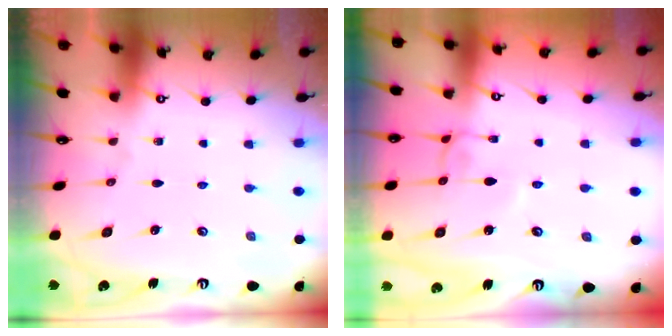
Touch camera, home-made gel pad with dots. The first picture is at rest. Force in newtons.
{"total": 3.1, "press": 3.1, "slide": 0.1}